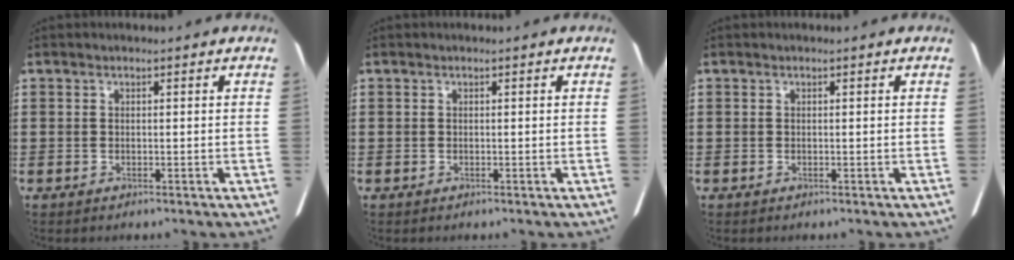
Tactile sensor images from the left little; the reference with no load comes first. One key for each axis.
{"total": 0.0}
{"total": 0.0}